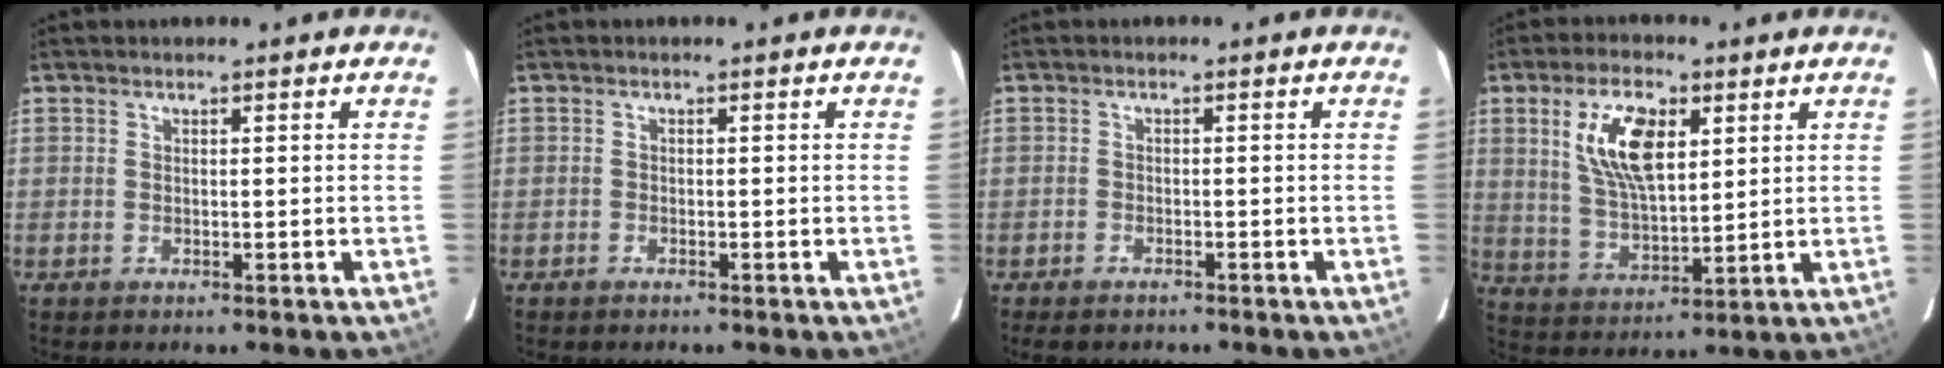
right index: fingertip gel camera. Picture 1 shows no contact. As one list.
[{"total": 0.9, "force": [-0.8, 0.4, 0.0], "torque": [-0.003, 0.000, -0.015]}, {"total": 3.4, "force": [-2.8, 1.6, 1.0], "torque": [-0.032, -0.005, -0.046]}, {"total": 11.9, "force": [4.3, 5.4, 9.7], "torque": [-0.186, 0.008, 0.089]}]